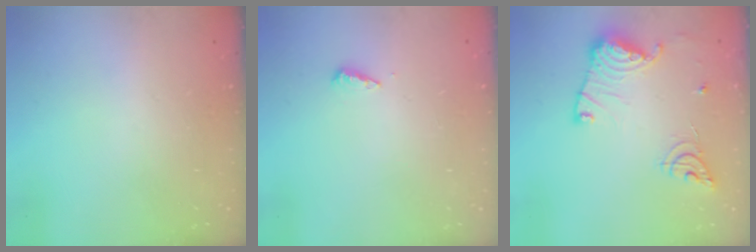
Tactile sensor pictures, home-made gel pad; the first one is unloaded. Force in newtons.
{"total": 3.6, "press": 3.6, "slide": 0.4}
{"total": 15.6, "press": 15.5, "slide": 1.5}